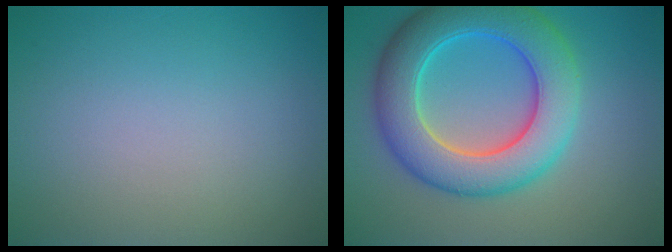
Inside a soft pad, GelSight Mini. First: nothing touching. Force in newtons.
{"total": 9.0, "press": 9.0, "slide": 0.3}